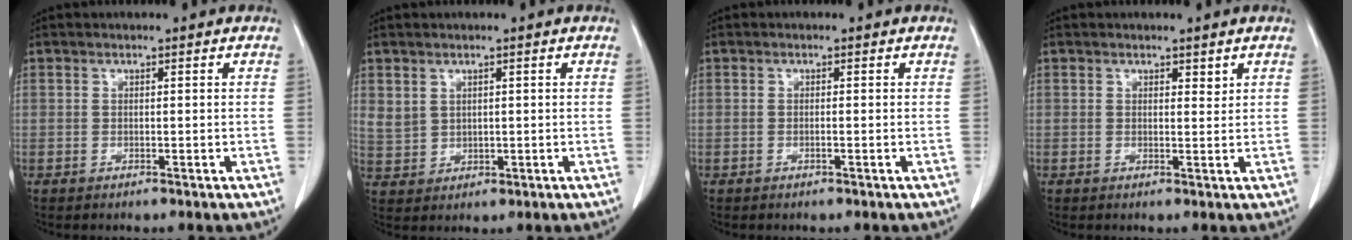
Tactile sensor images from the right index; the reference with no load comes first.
{"total": 3.8, "force": [1.4, 3.2, 1.6], "torque": [-0.034, 0.006, 0.040]}
{"total": 0.6, "force": [-0.2, 0.0, 0.5], "torque": [-0.012, 0.000, -0.003]}
{"total": 1.0, "force": [0.8, 0.5, 0.5], "torque": [-0.006, -0.006, 0.009]}